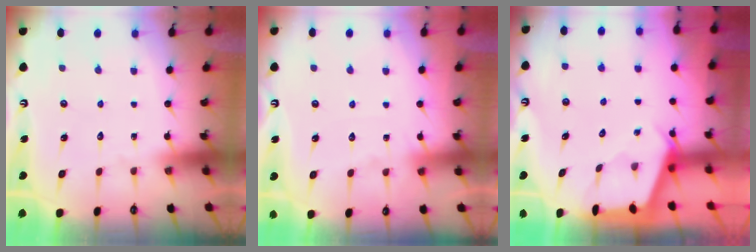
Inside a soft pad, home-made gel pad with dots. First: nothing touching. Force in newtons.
{"total": 4.8, "press": 4.8, "slide": 0.6}
{"total": 2.5, "press": 2.5, "slide": 0.3}